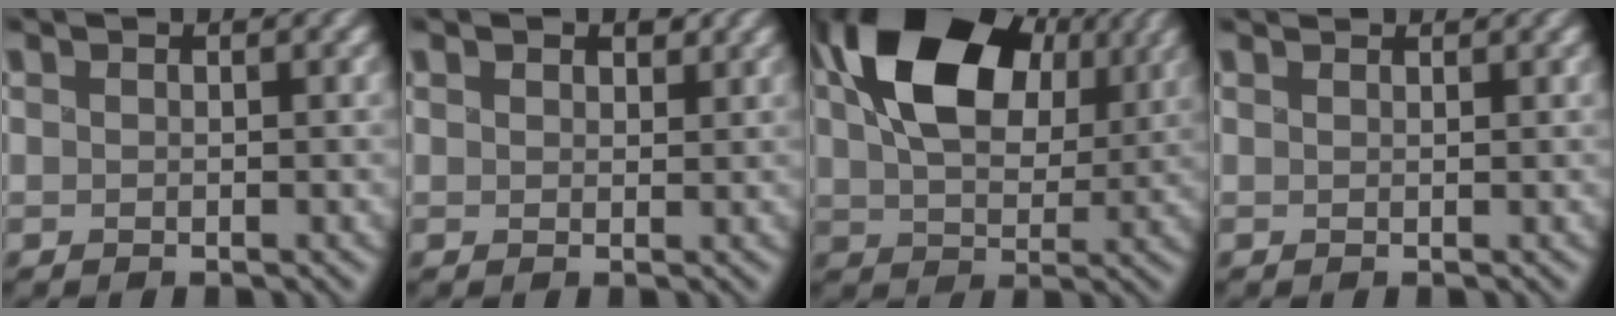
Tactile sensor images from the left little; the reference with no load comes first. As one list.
[{"total": 1.6, "force": [0.9, 1.1, 0.8], "torque": [-0.025, -0.004, 0.016]}, {"total": 13.5, "force": [4.8, 8.5, 9.3], "torque": [-0.182, 0.014, 0.083]}, {"total": 1.2, "force": [1.2, 0.2, 0.3], "torque": [-0.013, 0.008, 0.022]}]